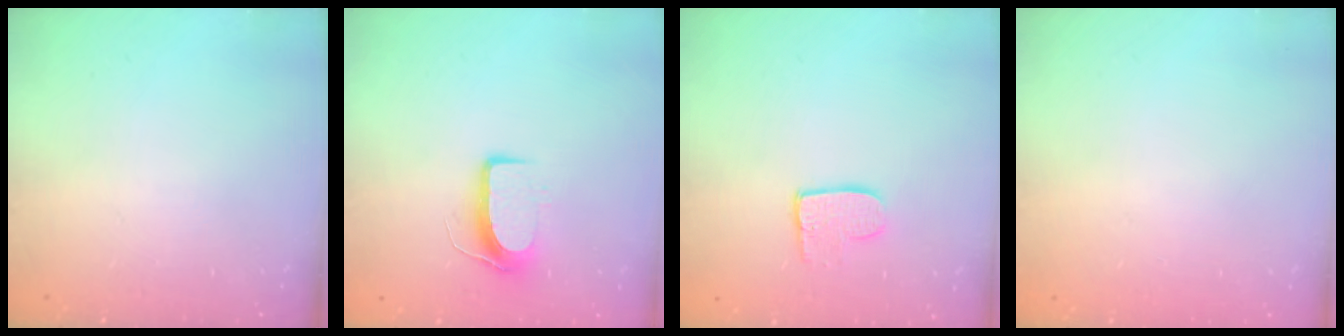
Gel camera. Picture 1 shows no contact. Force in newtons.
{"total": 8.7, "press": 8.7, "slide": 0.7}
{"total": 7.8, "press": 7.8, "slide": 0.5}
{"total": 0.0}